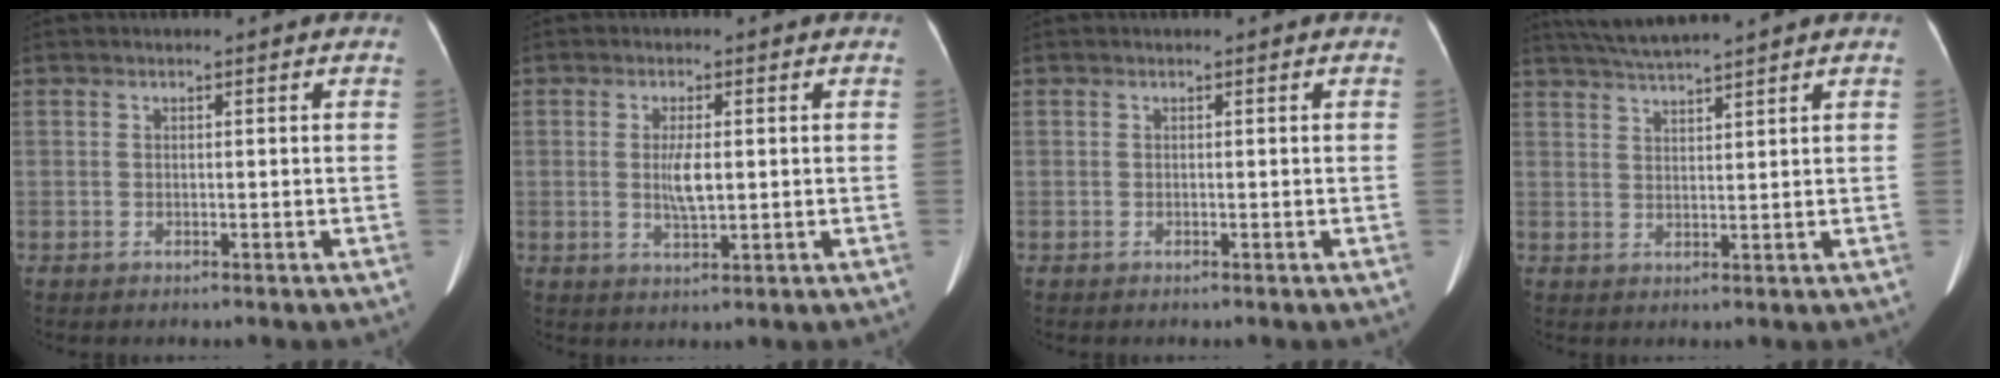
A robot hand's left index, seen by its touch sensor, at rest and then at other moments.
{"total": 3.9, "force": [0.1, 0.9, 3.8], "torque": [-0.076, -0.001, 0.004]}
{"total": 0.0}
{"total": 6.8, "force": [6.2, -1.0, 2.7], "torque": [-0.055, 0.023, 0.109]}